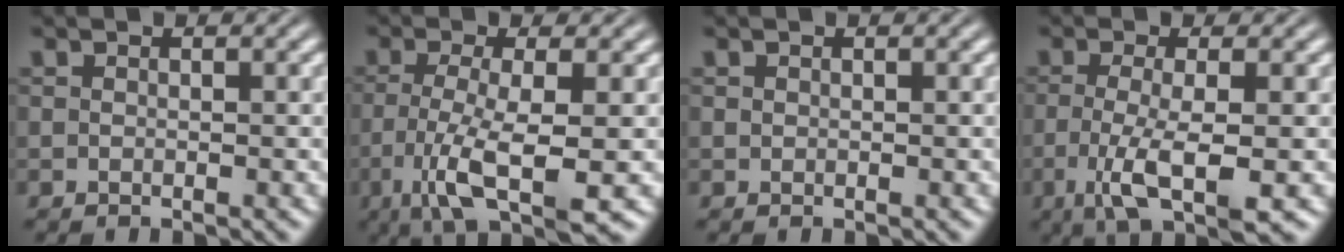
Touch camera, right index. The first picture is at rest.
{"total": 7.5, "force": [-2.5, 2.4, 6.7], "torque": [-0.126, -0.041, -0.020]}
{"total": 0.7, "force": [0.2, -0.7, -0.1], "torque": [0.004, -0.004, 0.010]}
{"total": 6.0, "force": [-1.7, 1.3, 5.6], "torque": [-0.102, -0.028, -0.012]}